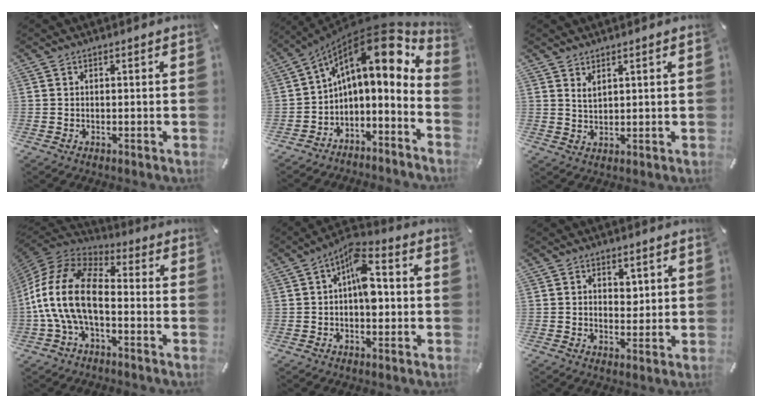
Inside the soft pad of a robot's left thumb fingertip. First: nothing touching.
{"total": 14.9, "force": [6.1, 6.9, 11.7], "torque": [-0.166, -0.057, 0.098]}
{"total": 2.3, "force": [1.9, 0.9, 1.1], "torque": [-0.024, -0.004, 0.035]}
{"total": 16.8, "force": [-3.8, 9.8, 13.1], "torque": [-0.278, 0.020, -0.070]}
{"total": 9.0, "force": [0.1, 4.9, 7.5], "torque": [-0.095, 0.001, -0.002]}
{"total": 3.3, "force": [0.7, 2.6, 1.9], "torque": [-0.016, -0.004, 0.006]}